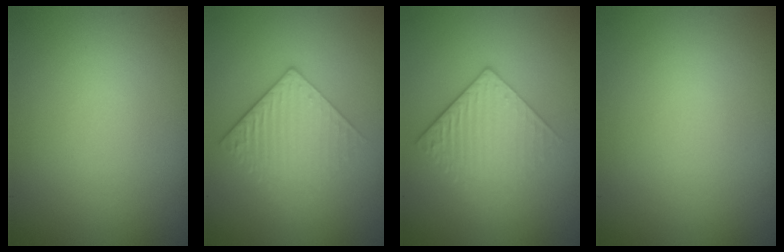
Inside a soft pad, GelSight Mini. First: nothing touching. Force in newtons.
{"total": 2.9, "press": 2.6, "slide": 1.2}
{"total": 2.9, "press": 2.6, "slide": 1.2}
{"total": 0.0}